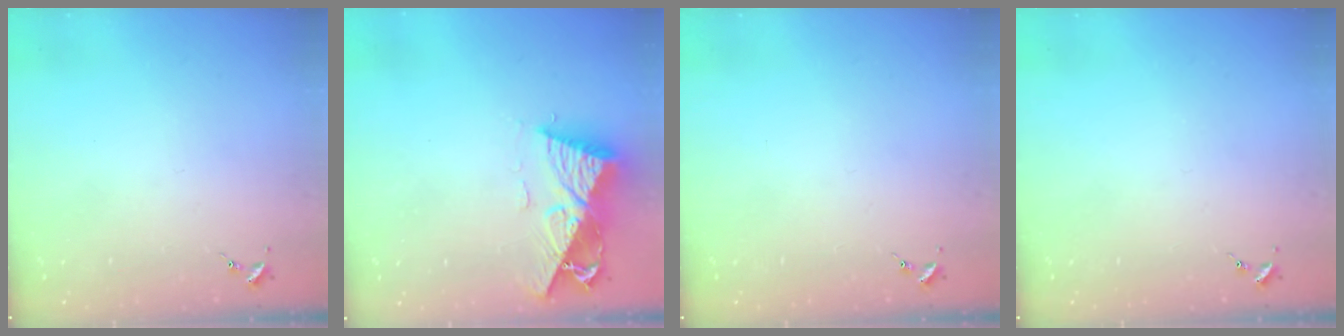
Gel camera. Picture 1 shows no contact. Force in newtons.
{"total": 11.7, "press": 11.6, "slide": 1.0}
{"total": 0.0}
{"total": 0.0}